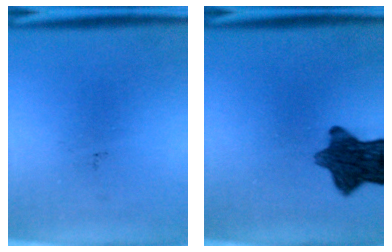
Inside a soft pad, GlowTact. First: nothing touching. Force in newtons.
{"total": 9.9}